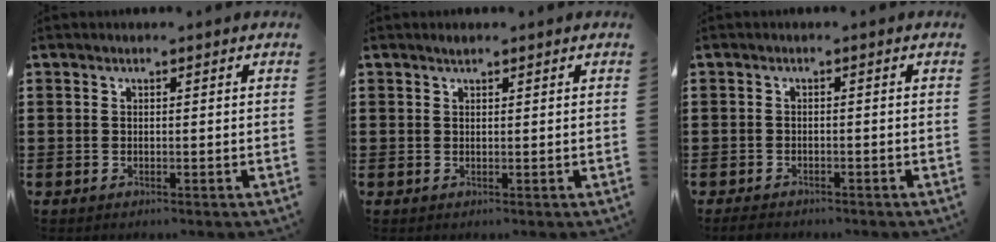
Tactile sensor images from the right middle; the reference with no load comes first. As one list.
[{"total": 0.8, "force": [0.6, 0.4, 0.2], "torque": [-0.006, 0.001, 0.012]}, {"total": 1.2, "force": [-1.1, 0.4, 0.2], "torque": [-0.008, 0.001, -0.024]}]